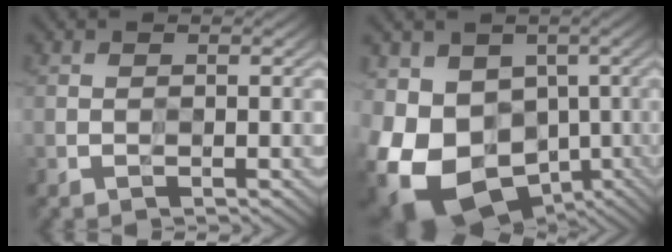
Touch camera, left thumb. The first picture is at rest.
{"total": 16.0, "force": [-4.6, 12.3, 9.1], "torque": [-0.208, -0.031, -0.059]}